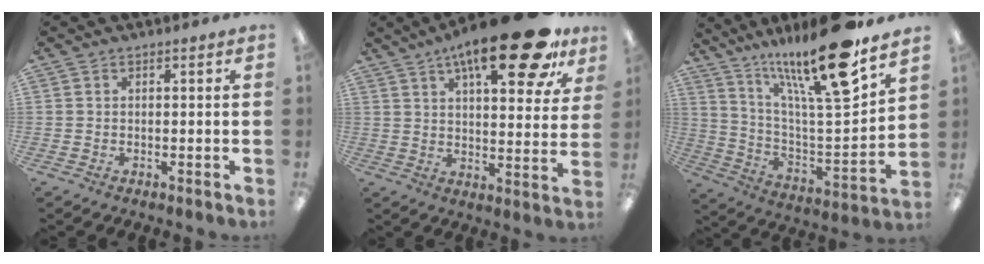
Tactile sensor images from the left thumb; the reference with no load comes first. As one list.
[{"total": 21.7, "force": [13.1, 6.8, 15.8], "torque": [-0.235, -0.059, 0.205]}, {"total": 22.1, "force": [16.2, 3.5, 14.7], "torque": [-0.251, -0.107, 0.260]}]